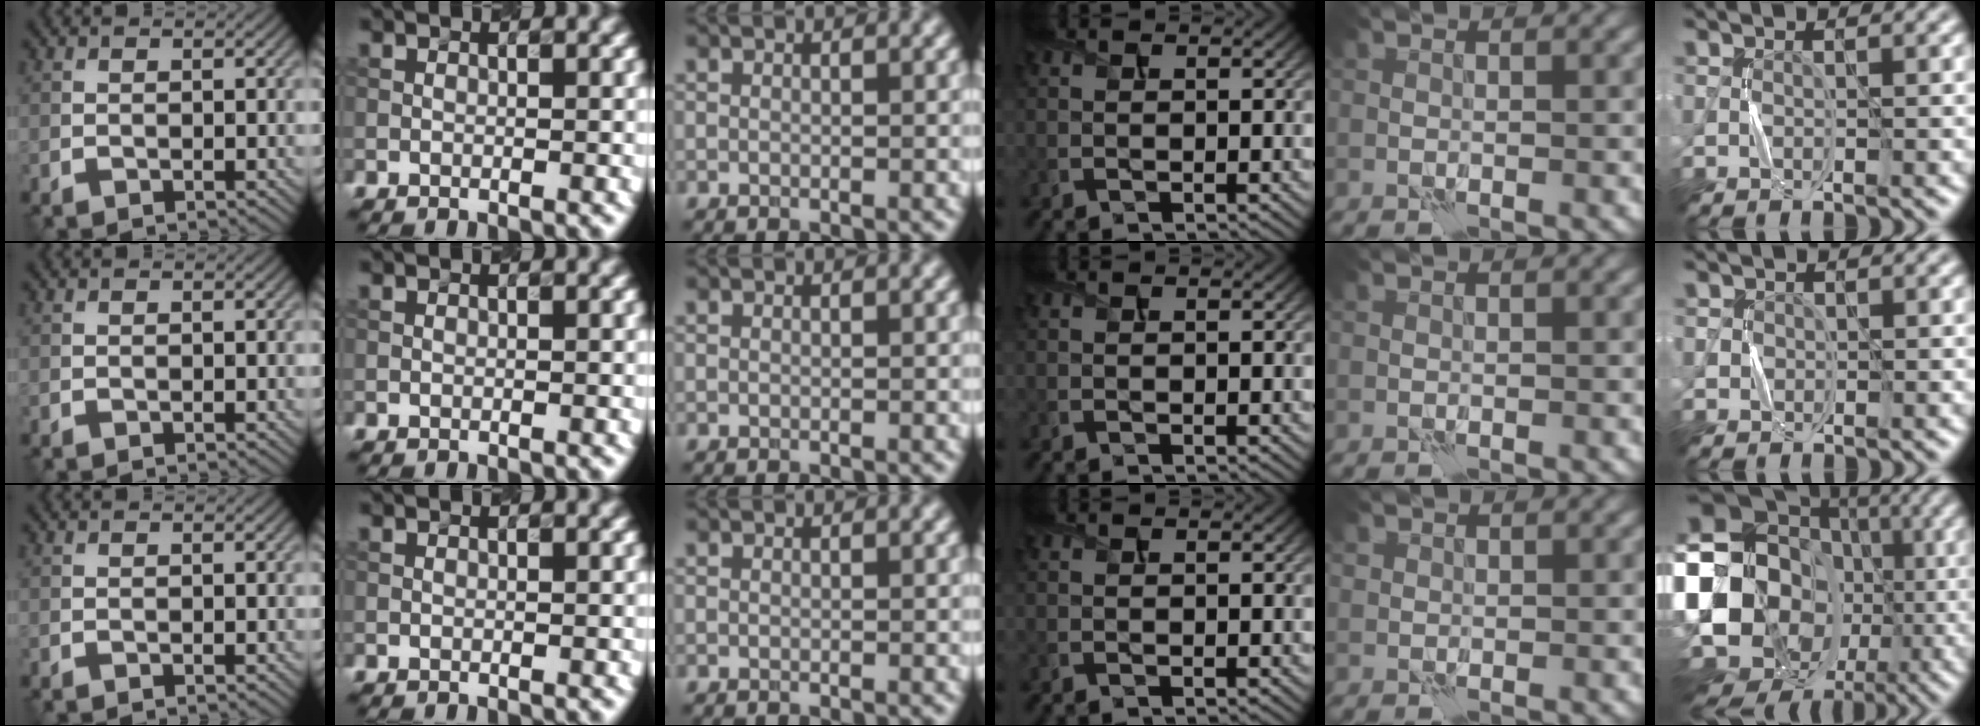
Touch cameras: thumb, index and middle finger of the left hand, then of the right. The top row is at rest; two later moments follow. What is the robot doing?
{"motion": "press", "object": "button"}